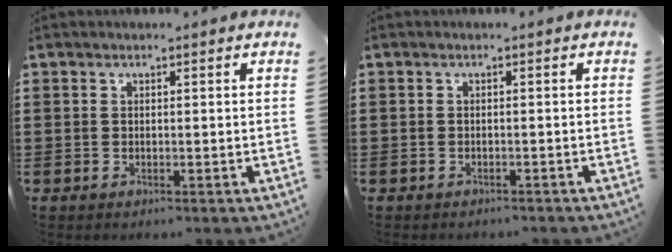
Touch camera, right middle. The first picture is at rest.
{"total": 0.6, "force": [-0.6, 0.0, 0.0], "torque": [-0.002, -0.002, -0.012]}